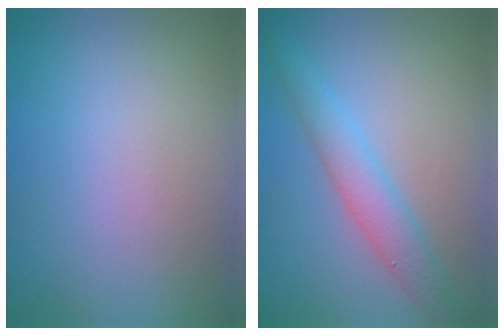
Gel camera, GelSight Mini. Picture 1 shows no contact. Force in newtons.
{"total": 3.4, "press": 3.4, "slide": 0.1}